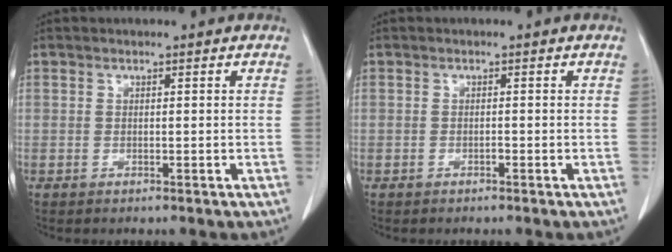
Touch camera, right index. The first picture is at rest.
{"total": 0.6, "force": [-0.4, 0.2, 0.4], "torque": [-0.005, 0.001, -0.009]}